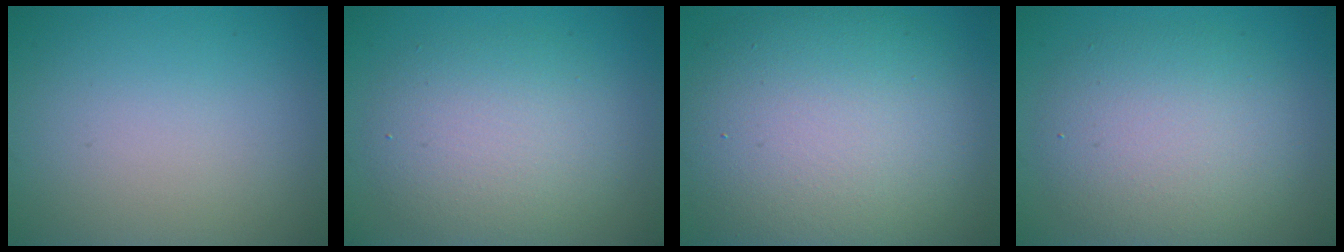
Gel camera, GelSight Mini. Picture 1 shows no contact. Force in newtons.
{"total": 5.5, "press": 5.5, "slide": 0.4}
{"total": 12.3, "press": 12.3, "slide": 0.8}
{"total": 6.3, "press": 6.2, "slide": 0.8}